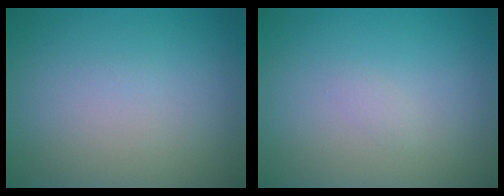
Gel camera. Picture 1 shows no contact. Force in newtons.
{"total": 0.6, "press": 0.5, "slide": 0.1}